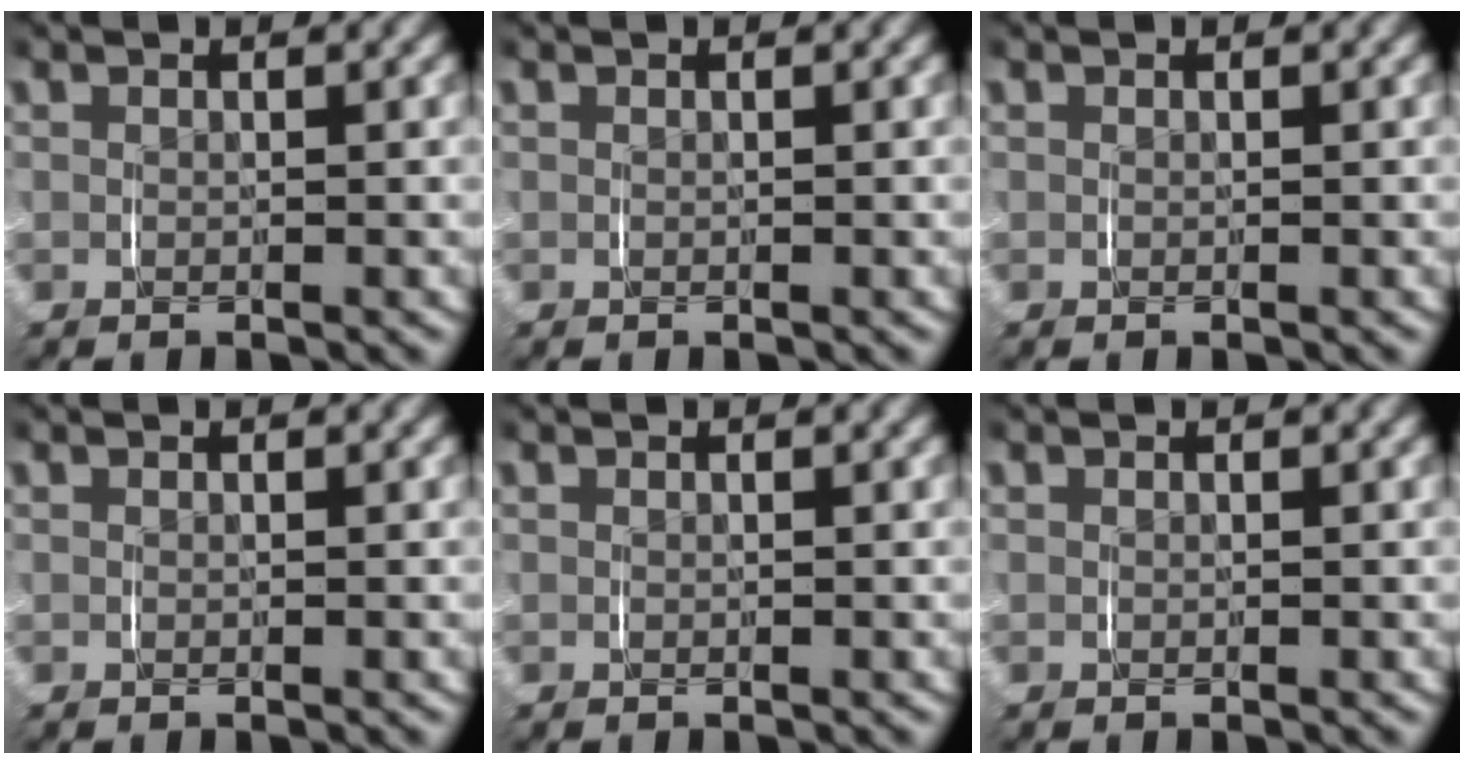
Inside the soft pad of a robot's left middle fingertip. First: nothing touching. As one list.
[{"total": 0.0}, {"total": 0.0}, {"total": 0.0}, {"total": 0.0}, {"total": 0.0}]